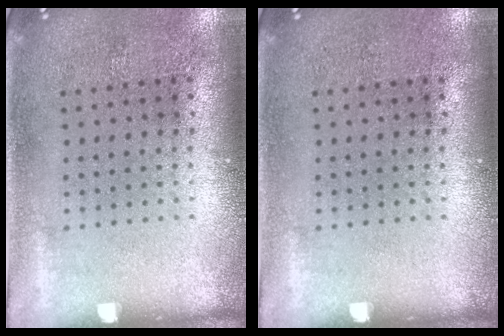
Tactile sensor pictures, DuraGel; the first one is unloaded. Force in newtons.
{"total": 0.0}